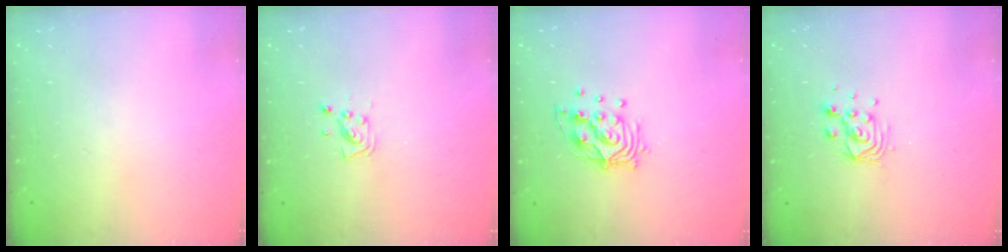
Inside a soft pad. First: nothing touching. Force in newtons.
{"total": 4.6, "press": 4.4, "slide": 1.4}
{"total": 11.2, "press": 11.2, "slide": 0.6}
{"total": 6.8, "press": 6.8, "slide": 0.5}